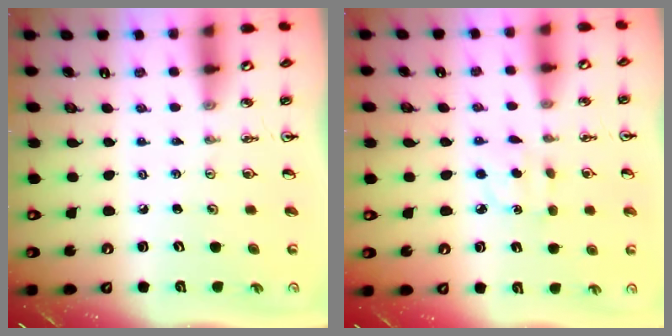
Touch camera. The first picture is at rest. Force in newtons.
{"total": 3.8, "press": 3.8, "slide": 0.5}